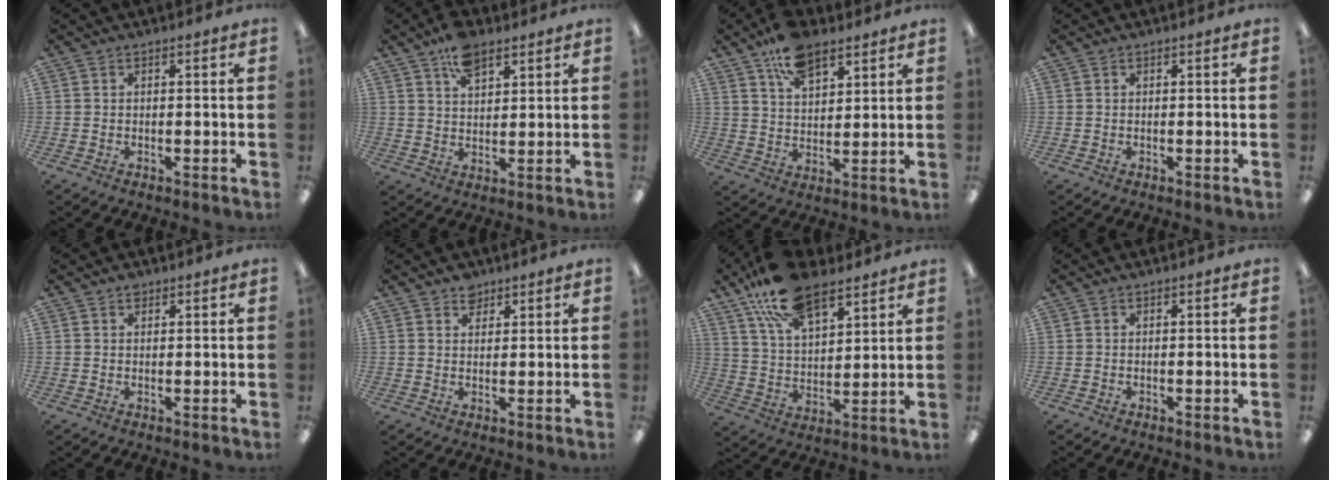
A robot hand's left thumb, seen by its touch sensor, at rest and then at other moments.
{"total": 7.9, "force": [5.5, 4.0, 4.1], "torque": [-0.071, -0.018, 0.100]}
{"total": 11.3, "force": [7.6, 5.8, 6.0], "torque": [-0.103, -0.030, 0.140]}
{"total": 0.0}
{"total": 1.3, "force": [1.2, 0.6, 0.3], "torque": [0.001, -0.004, 0.020]}
{"total": 3.6, "force": [2.9, 2.1, 0.6], "torque": [-0.002, -0.012, 0.052]}
{"total": 17.6, "force": [11.9, 8.4, 9.8], "torque": [-0.182, -0.050, 0.217]}
{"total": 0.0}